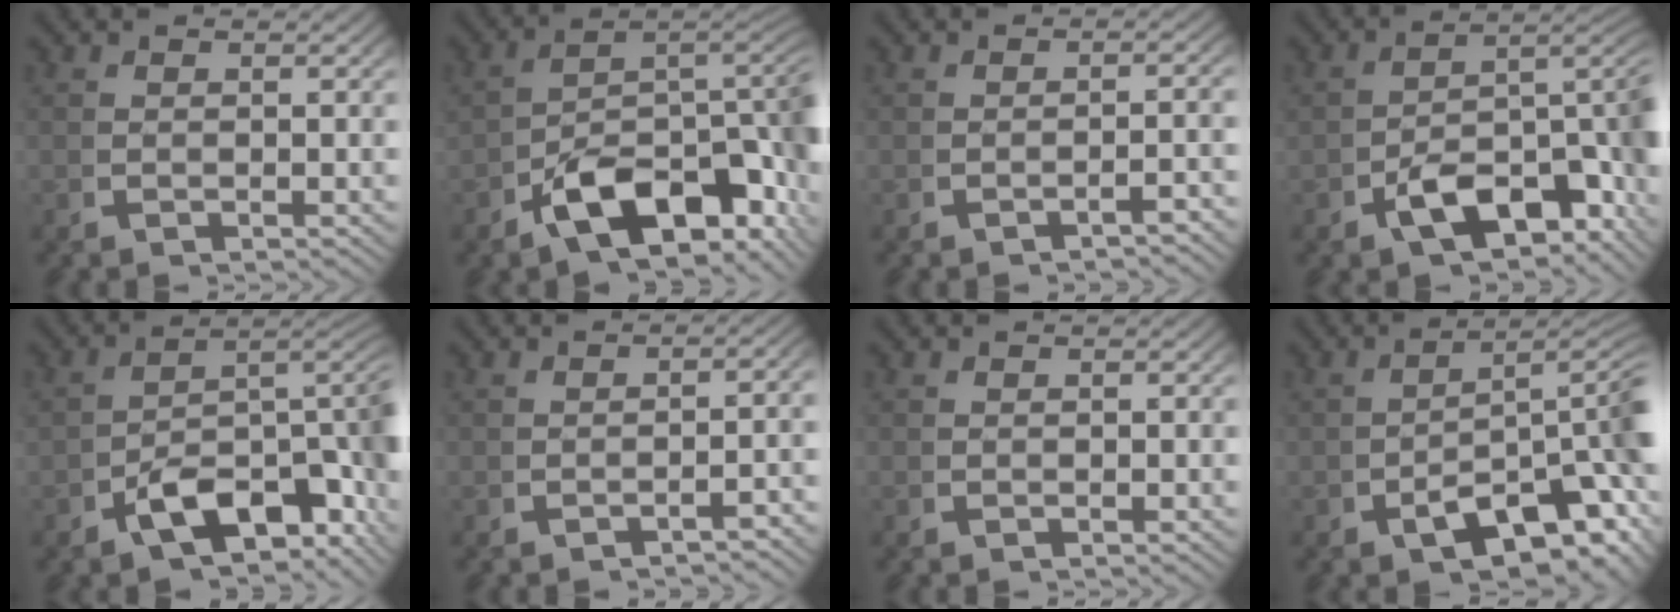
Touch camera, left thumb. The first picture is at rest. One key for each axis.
{"total": 16.4, "fx": -2.5, "fy": 10.4, "fz": 12.4, "tx": -0.197, "ty": -0.038, "tz": -0.035}
{"total": 2.0, "fx": -1.7, "fy": -0.1, "fz": 1.1, "tx": -0.020, "ty": 0.005, "tz": -0.025}
{"total": 11.9, "fx": -2.4, "fy": 6.9, "fz": 9.3, "tx": -0.135, "ty": -0.023, "tz": -0.031}
{"total": 13.2, "fx": -2.4, "fy": 8.1, "fz": 10.2, "tx": -0.144, "ty": -0.024, "tz": -0.035}
{"total": 2.5, "fx": -2.1, "fy": 0.1, "fz": 1.5, "tx": -0.024, "ty": 0.004, "tz": -0.030}
{"total": 0.0}
{"total": 9.4, "fx": -1.9, "fy": 5.0, "fz": 7.7, "tx": -0.114, "ty": -0.035, "tz": -0.012}